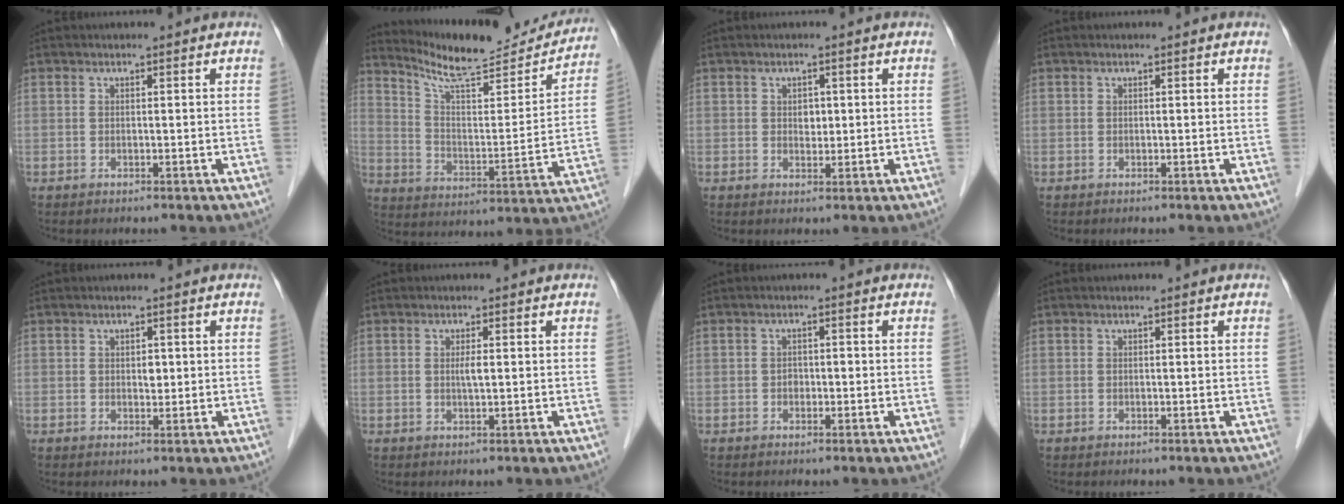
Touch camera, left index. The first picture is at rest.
{"total": 18.8, "force": [17.7, 2.3, 5.8], "torque": [-0.100, -0.034, 0.261]}
{"total": 1.8, "force": [0.4, 1.3, 1.1], "torque": [-0.015, -0.001, 0.006]}
{"total": 0.0}
{"total": 1.4, "force": [0.2, 0.9, 1.0], "torque": [-0.014, 0.000, 0.004]}
{"total": 1.4, "force": [0.2, 0.2, 1.4], "torque": [-0.027, 0.000, 0.003]}
{"total": 1.3, "force": [-0.4, 1.0, 0.7], "torque": [-0.009, 0.005, -0.006]}
{"total": 0.0}